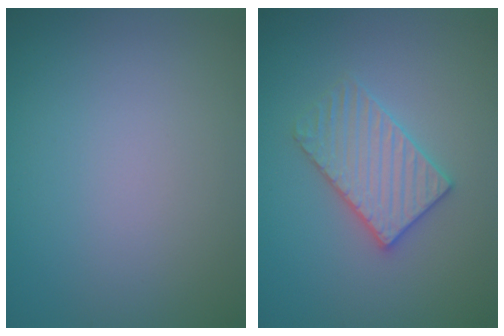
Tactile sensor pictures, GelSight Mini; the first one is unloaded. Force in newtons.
{"total": 3.1, "press": 3.1, "slide": 0.4}